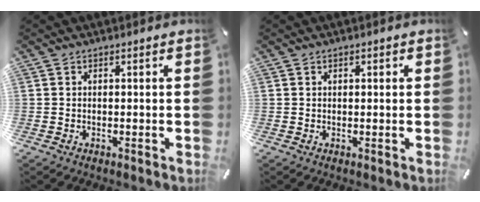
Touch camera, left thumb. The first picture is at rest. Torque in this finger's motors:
{"motor_torque": [-0.04, -0.33, -0.07, 0.21, -0.05]}